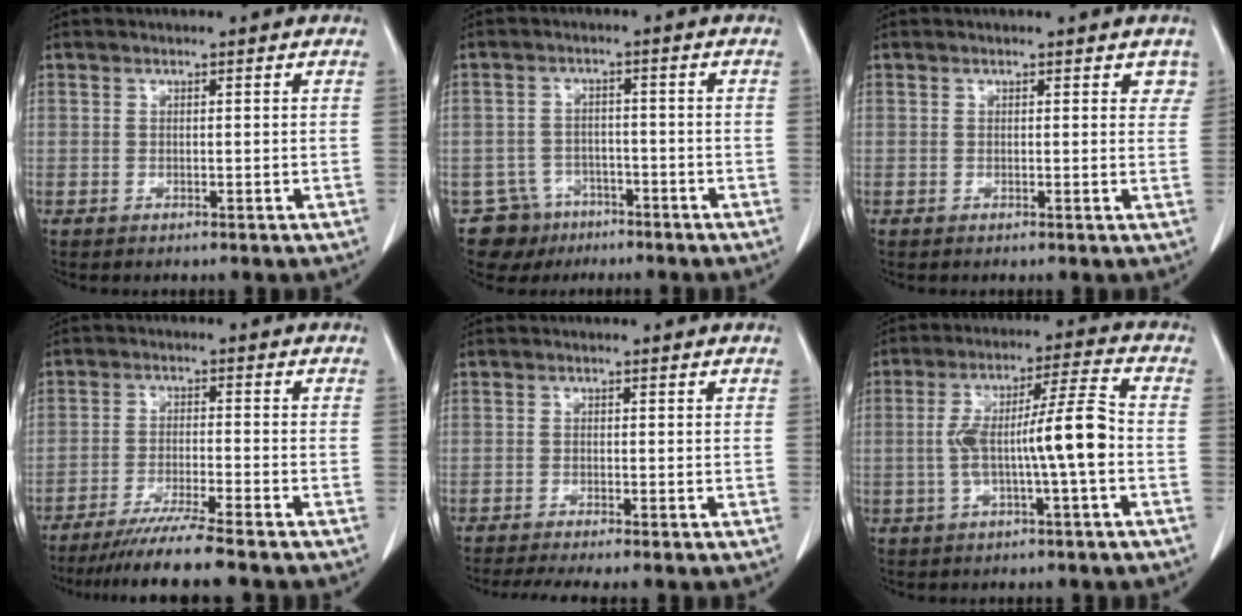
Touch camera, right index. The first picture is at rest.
{"total": 6.0, "force": [-4.0, 4.5, -0.3], "torque": [0.013, 0.012, -0.063]}
{"total": 2.4, "force": [1.7, 1.4, 1.0], "torque": [0.006, 0.001, 0.008]}
{"total": 8.1, "force": [-6.8, -1.5, 4.1], "torque": [-0.059, -0.027, -0.113]}
{"total": 4.2, "force": [-3.5, -0.1, 2.3], "torque": [-0.034, -0.009, -0.058]}
{"total": 10.4, "force": [-1.7, 0.3, 10.3], "torque": [-0.185, 0.024, -0.033]}